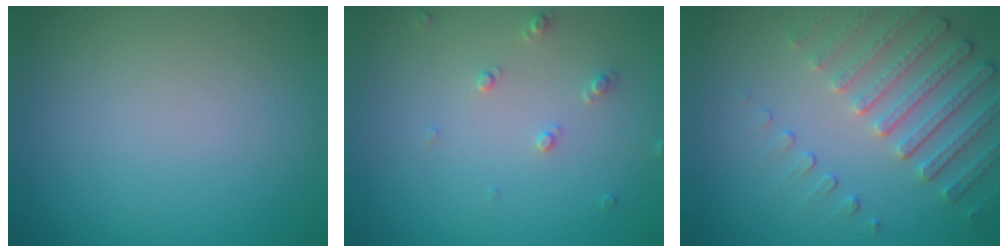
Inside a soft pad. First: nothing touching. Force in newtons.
{"total": 1.3, "press": 1.2, "slide": 0.3}
{"total": 4.9, "press": 3.6, "slide": 3.3}